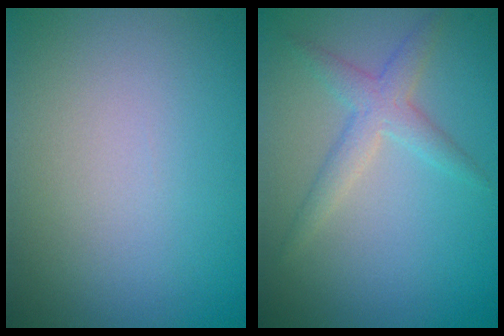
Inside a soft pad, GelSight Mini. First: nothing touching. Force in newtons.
{"total": 1.7, "press": 1.7, "slide": 0.2}